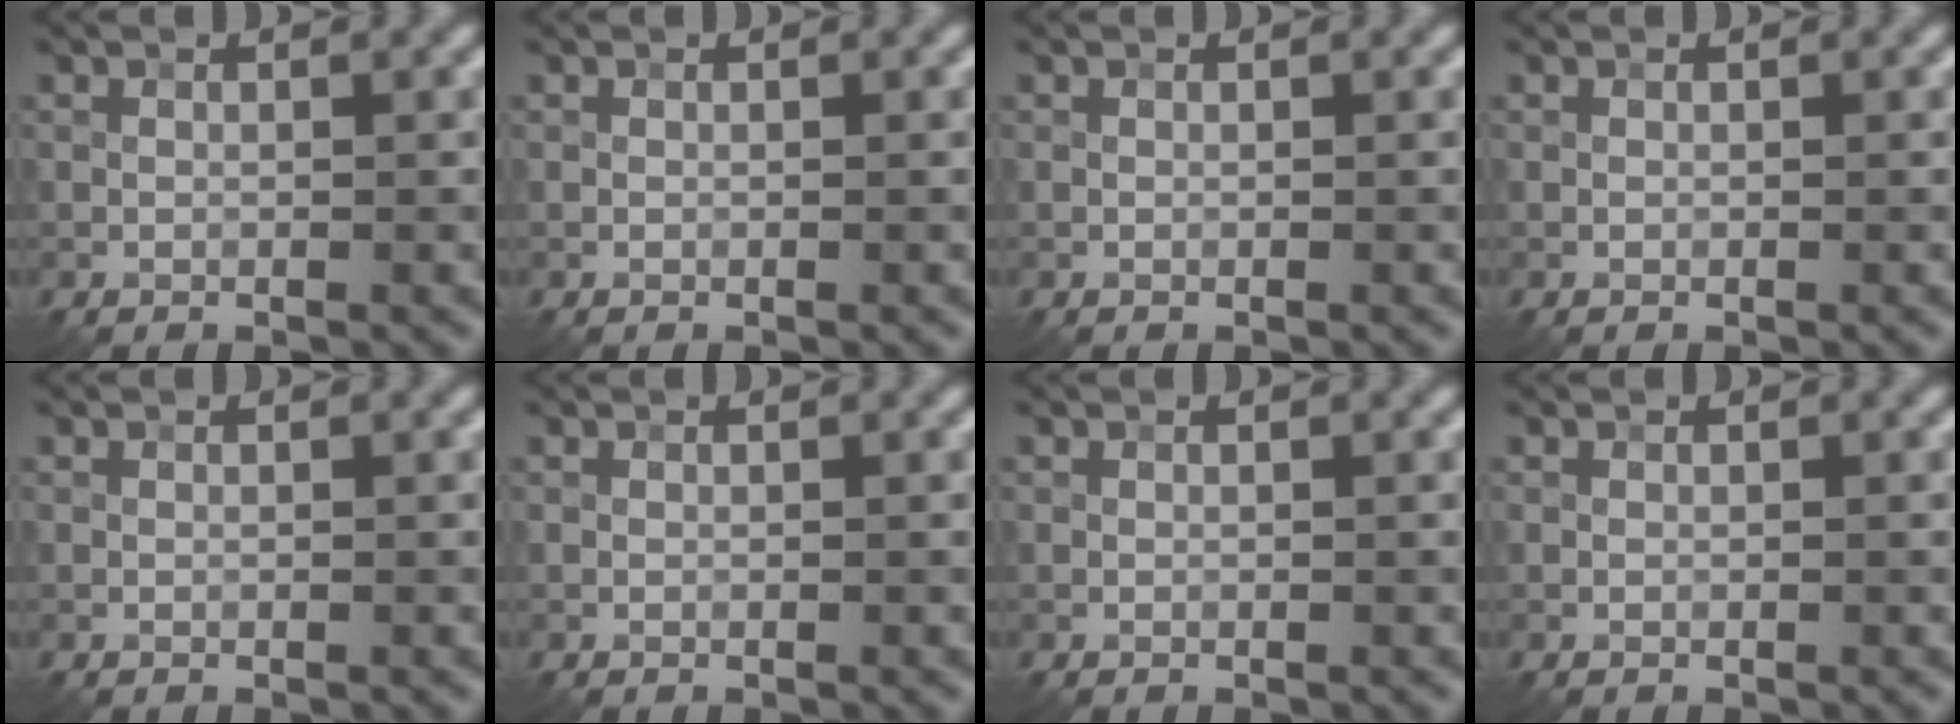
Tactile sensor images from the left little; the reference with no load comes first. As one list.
[{"total": 0.0}, {"total": 0.0}, {"total": 0.0}, {"total": 0.0}, {"total": 0.0}, {"total": 0.0}, {"total": 0.0}]